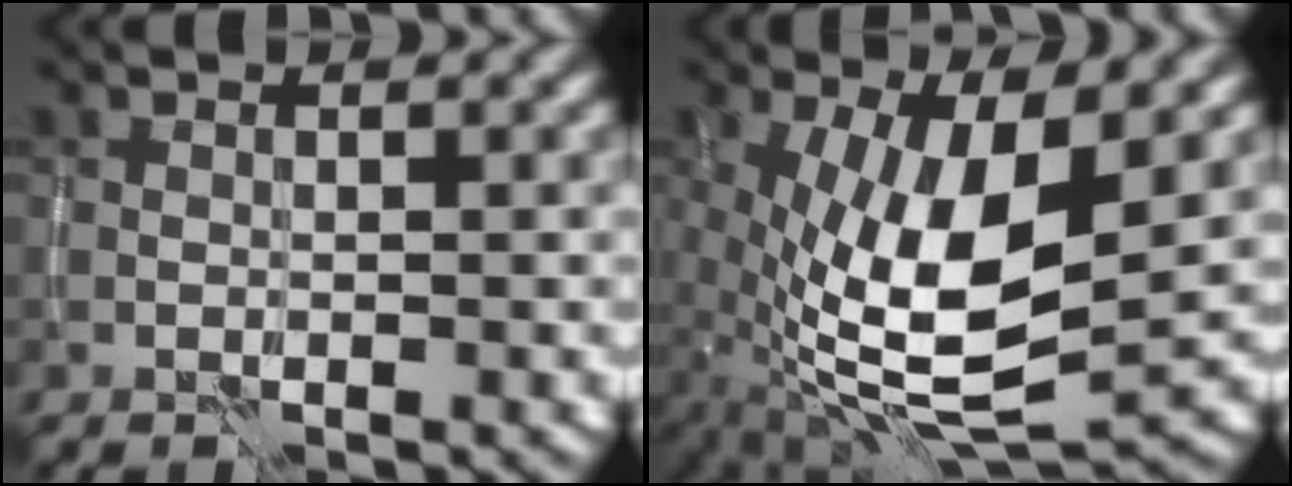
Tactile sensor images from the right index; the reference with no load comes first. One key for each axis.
{"total": 11.9, "fx": -0.4, "fy": 4.3, "fz": 11.0, "tx": -0.209, "ty": -0.012, "tz": -0.007}